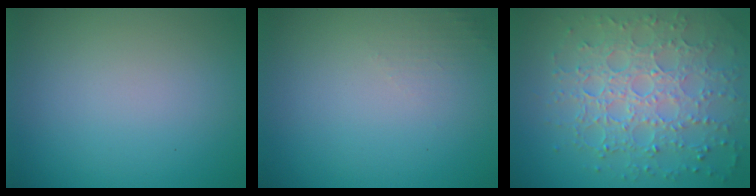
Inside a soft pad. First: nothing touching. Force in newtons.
{"total": 1.1, "press": 1.1, "slide": 0.3}
{"total": 7.7, "press": 5.6, "slide": 5.4}